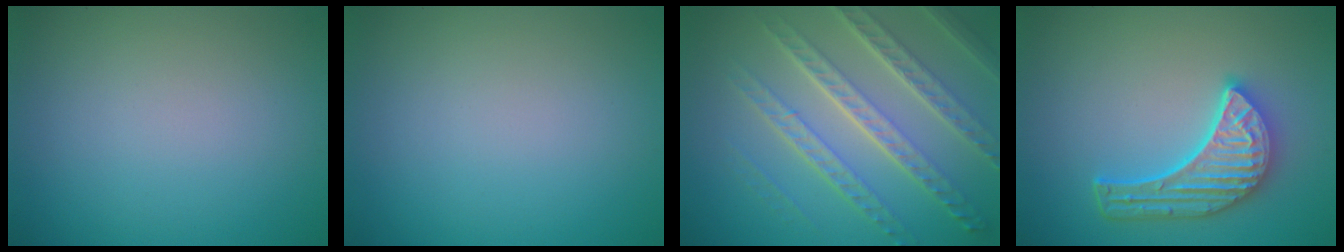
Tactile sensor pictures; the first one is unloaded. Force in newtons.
{"total": 0.0}
{"total": 7.1, "press": 5.0, "slide": 5.0}
{"total": 5.6, "press": 4.5, "slide": 3.3}